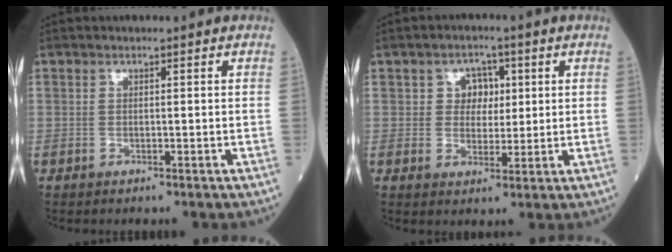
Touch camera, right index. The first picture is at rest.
{"total": 4.4, "force": [1.2, 3.6, 2.2], "torque": [-0.026, 0.009, 0.020]}